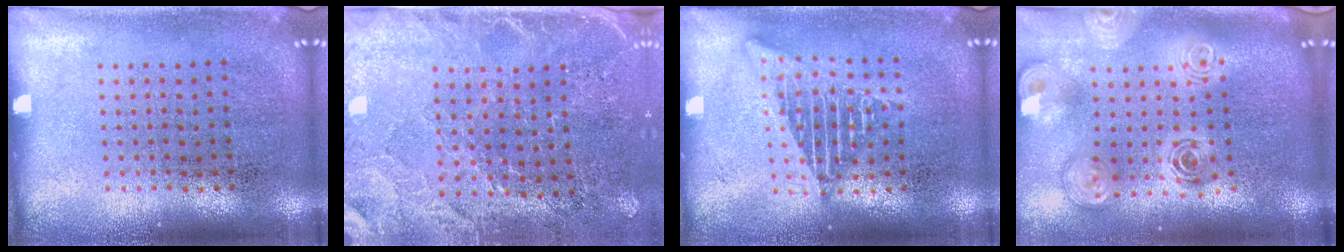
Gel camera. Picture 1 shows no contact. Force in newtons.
{"total": 3.1, "press": 2.8, "slide": 1.4}
{"total": 2.6, "press": 2.6, "slide": 0.3}
{"total": 2.8, "press": 2.0, "slide": 2.0}